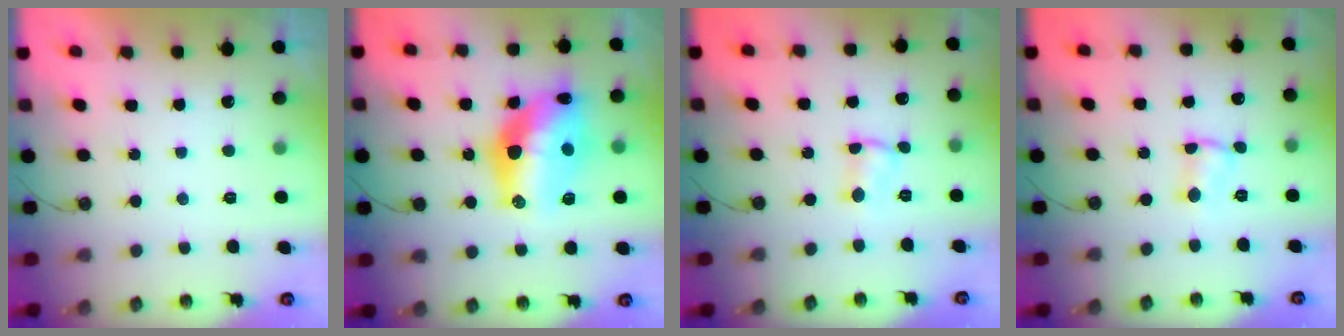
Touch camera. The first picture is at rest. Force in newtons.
{"total": 19.0, "press": 18.5, "slide": 4.7}
{"total": 1.9, "press": 1.9, "slide": 0.4}
{"total": 1.9, "press": 1.9, "slide": 0.4}